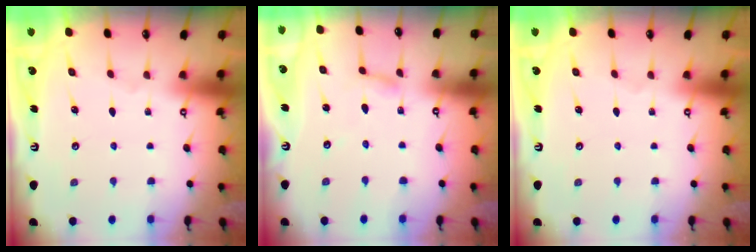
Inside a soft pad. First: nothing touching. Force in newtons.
{"total": 2.8, "press": 2.7, "slide": 0.3}
{"total": 0.0}